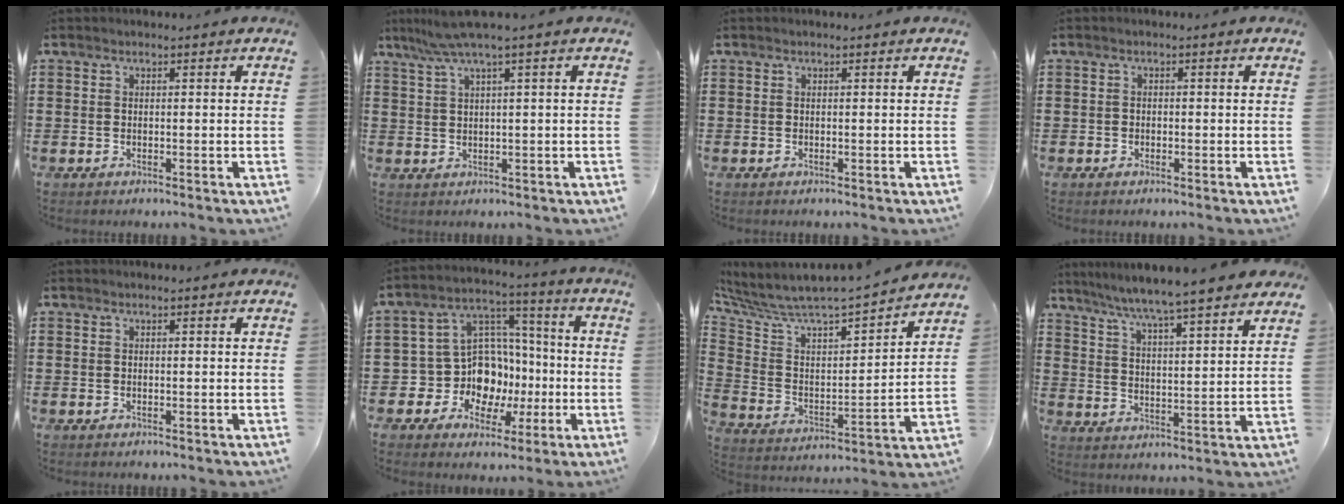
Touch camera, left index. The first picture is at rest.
{"total": 4.3, "force": [2.2, -0.6, 3.6], "torque": [-0.081, -0.007, 0.037]}
{"total": 0.0}
{"total": 0.6, "force": [-0.3, 0.5, 0.2], "torque": [-0.005, 0.001, -0.008]}
{"total": 0.0}
{"total": 11.6, "force": [-2.2, 10.6, 4.1], "torque": [-0.117, -0.003, -0.029]}
{"total": 5.4, "force": [5.1, 0.7, 1.6], "torque": [-0.063, -0.059, 0.078]}
{"total": 5.7, "force": [5.2, -1.0, 2.1], "torque": [-0.066, -0.040, 0.083]}